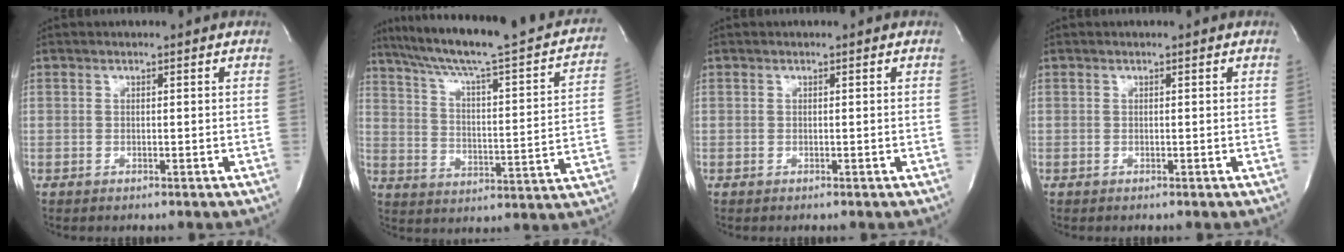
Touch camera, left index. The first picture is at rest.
{"total": 26.5, "force": [21.7, 3.1, 14.9], "torque": [-0.225, -0.011, 0.285]}
{"total": 0.0}
{"total": 0.0}